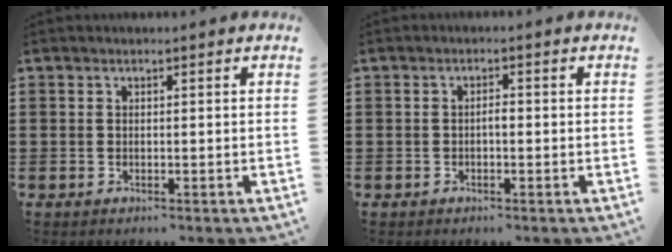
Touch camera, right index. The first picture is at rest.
{"total": 1.2, "force": [-0.3, 0.4, 1.1], "torque": [-0.023, -0.002, -0.006]}